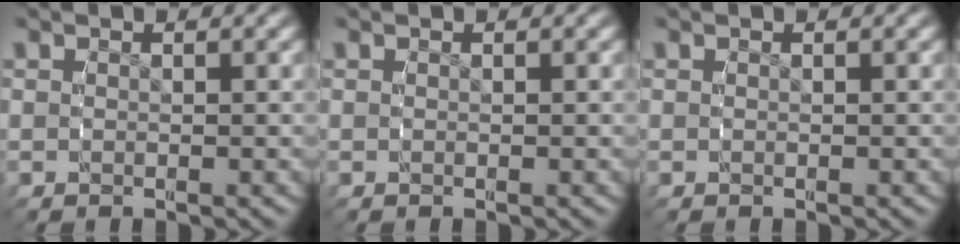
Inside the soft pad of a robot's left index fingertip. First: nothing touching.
{"total": 0.0}
{"total": 0.0}